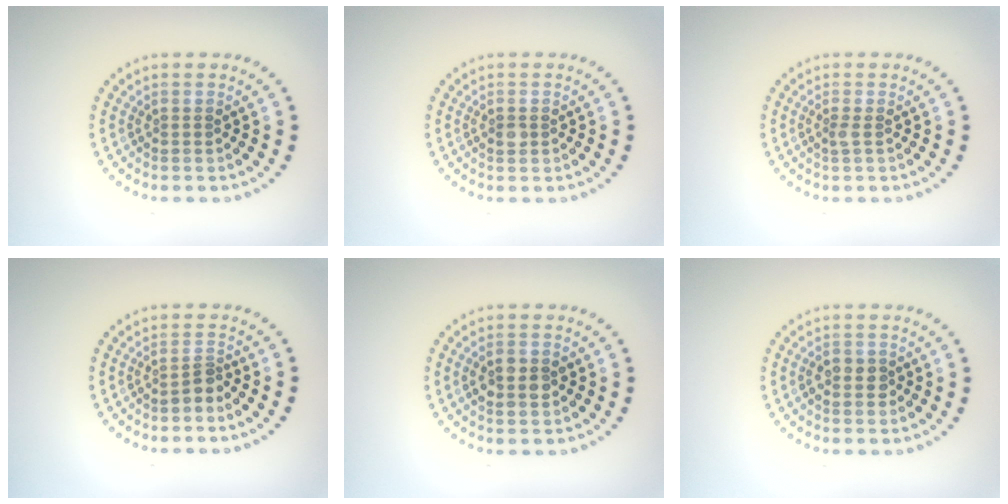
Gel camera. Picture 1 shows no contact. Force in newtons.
{"total": 0.9, "press": 0.9, "slide": 0.0}
{"total": 0.7, "press": 0.5, "slide": 0.4}
{"total": 1.7, "press": 1.2, "slide": 1.1}
{"total": 2.7, "press": 2.6, "slide": 0.3}
{"total": 1.9, "press": 1.9, "slide": 0.3}